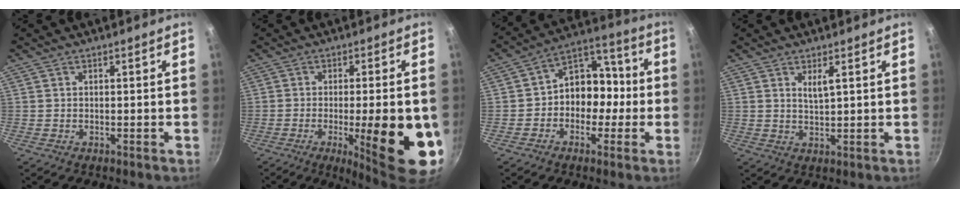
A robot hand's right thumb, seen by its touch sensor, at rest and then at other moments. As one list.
[{"total": 17.4, "force": [-4.2, 4.4, 16.3], "torque": [-0.208, 0.002, -0.049]}, {"total": 11.1, "force": [-1.7, 8.9, 6.4], "torque": [-0.030, 0.055, -0.044]}, {"total": 3.0, "force": [1.3, 0.7, 2.6], "torque": [-0.049, -0.008, 0.028]}]